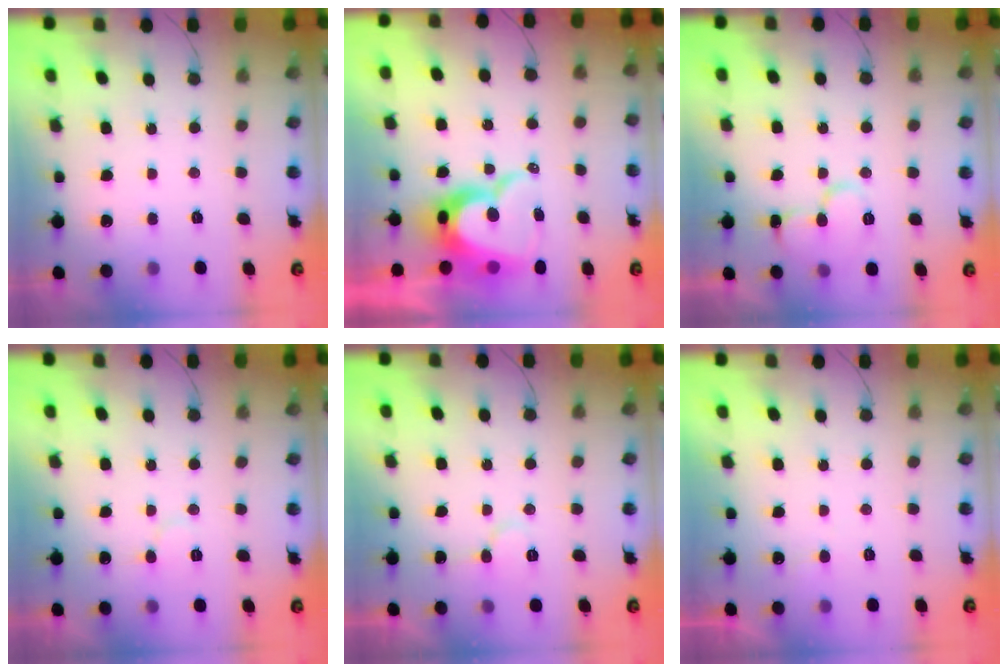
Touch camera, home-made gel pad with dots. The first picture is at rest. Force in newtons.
{"total": 15.4, "press": 15.3, "slide": 1.3}
{"total": 11.3, "press": 11.3, "slide": 1.1}
{"total": 6.2, "press": 6.1, "slide": 0.8}
{"total": 6.9, "press": 6.9, "slide": 0.3}
{"total": 4.0, "press": 4.0, "slide": 0.2}